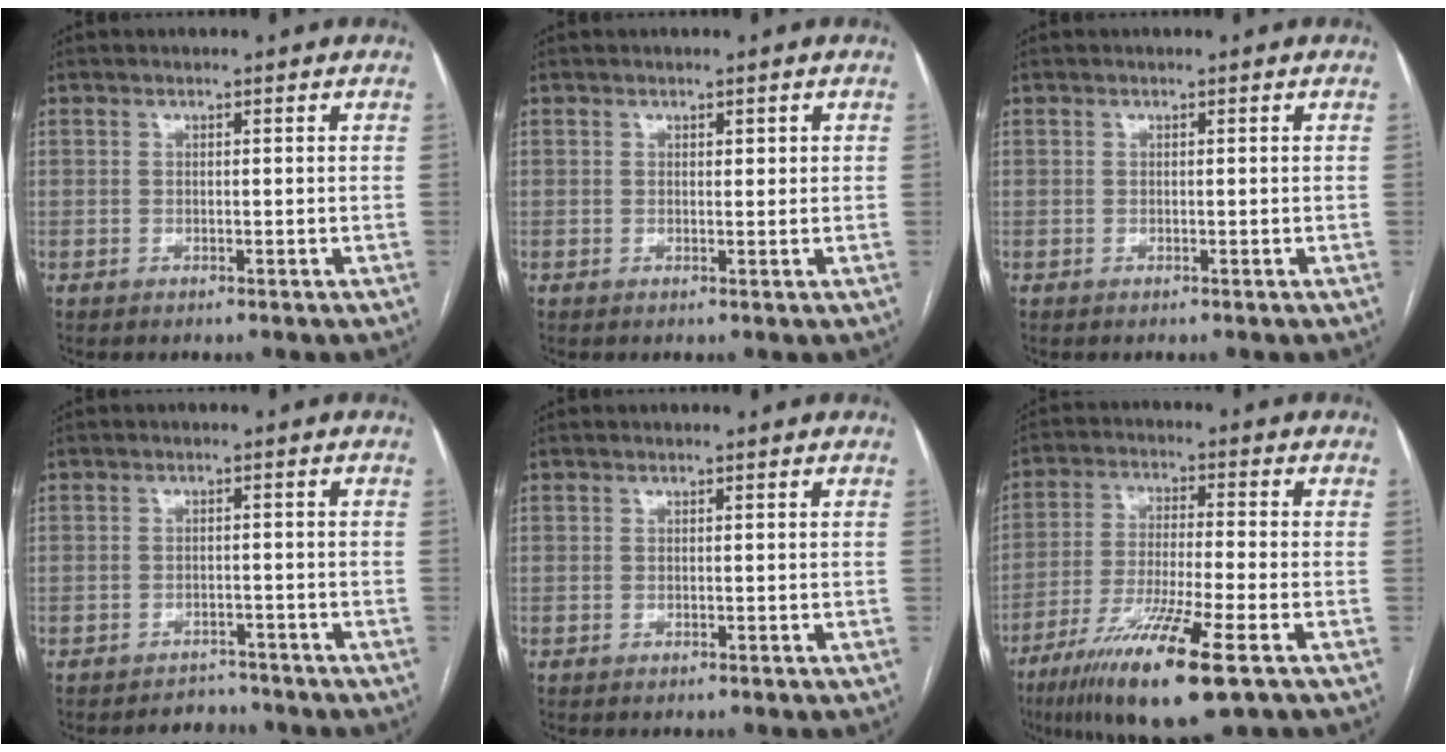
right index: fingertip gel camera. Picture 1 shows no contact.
{"total": 1.1, "force": [0.5, 0.5, 0.8], "torque": [-0.010, 0.001, 0.006]}
{"total": 0.0}
{"total": 3.0, "force": [-2.8, 1.1, -0.5], "torque": [0.007, 0.001, -0.039]}
{"total": 0.0}
{"total": 14.4, "force": [-7.9, 0.4, 12.0], "torque": [-0.239, -0.038, -0.139]}